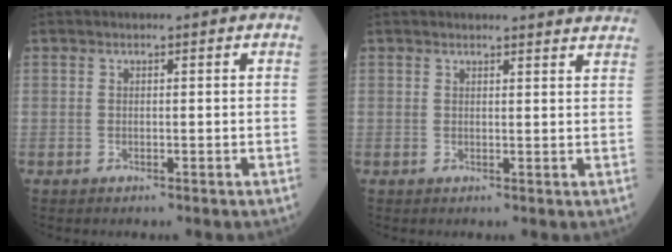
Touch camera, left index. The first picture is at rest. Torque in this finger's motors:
{"motor_torque": [0.02, -0.07, -0.30, -0.02]}